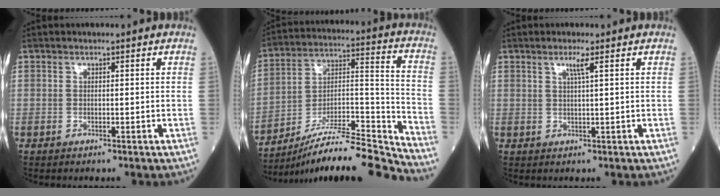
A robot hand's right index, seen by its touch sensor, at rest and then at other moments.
{"total": 18.7, "force": [-17.1, -0.5, 7.5], "torque": [-0.123, 0.026, -0.289]}
{"total": 2.0, "force": [1.0, -0.4, 1.7], "torque": [-0.036, -0.002, 0.019]}